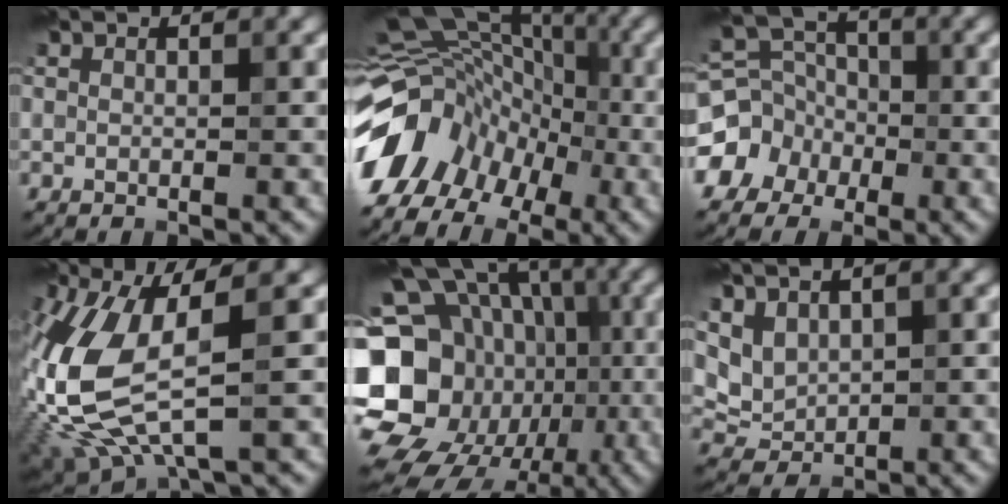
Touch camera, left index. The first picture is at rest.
{"total": 12.7, "force": [-5.7, 9.6, 6.0], "torque": [-0.119, 0.013, -0.105]}
{"total": 8.3, "force": [-3.9, 7.1, 1.9], "torque": [-0.038, -0.006, -0.093]}
{"total": 9.4, "force": [-1.3, 3.7, 8.6], "torque": [-0.210, -0.009, -0.029]}
{"total": 22.5, "force": [-5.3, 19.7, 9.6], "torque": [-0.181, 0.016, -0.127]}
{"total": 3.1, "force": [1.4, 2.2, 1.7], "torque": [-0.041, -0.002, 0.027]}